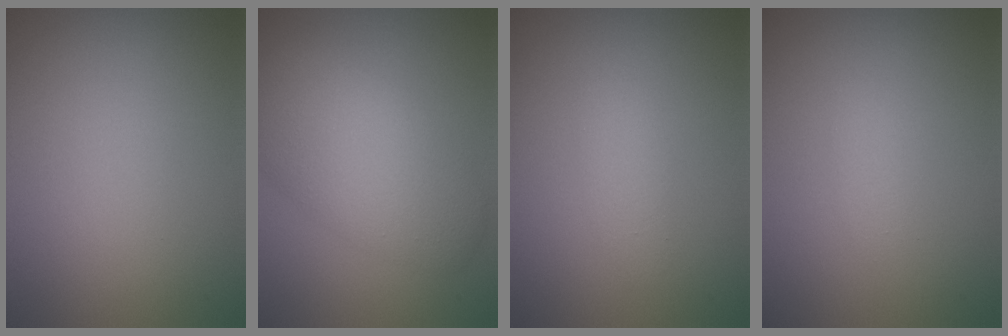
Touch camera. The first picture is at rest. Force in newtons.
{"total": 6.5, "press": 6.4, "slide": 0.6}
{"total": 1.4, "press": 1.4, "slide": 0.0}
{"total": 0.8, "press": 0.8, "slide": 0.0}